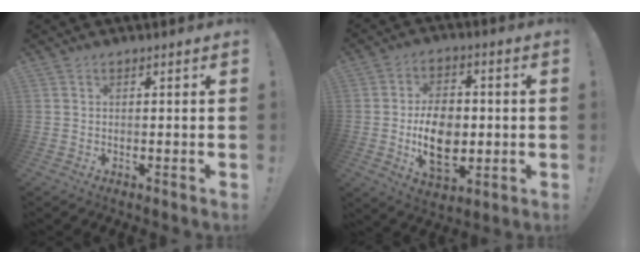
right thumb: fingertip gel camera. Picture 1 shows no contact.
{"total": 13.8, "force": [-1.2, 9.6, 9.8], "torque": [-0.165, 0.002, -0.022]}